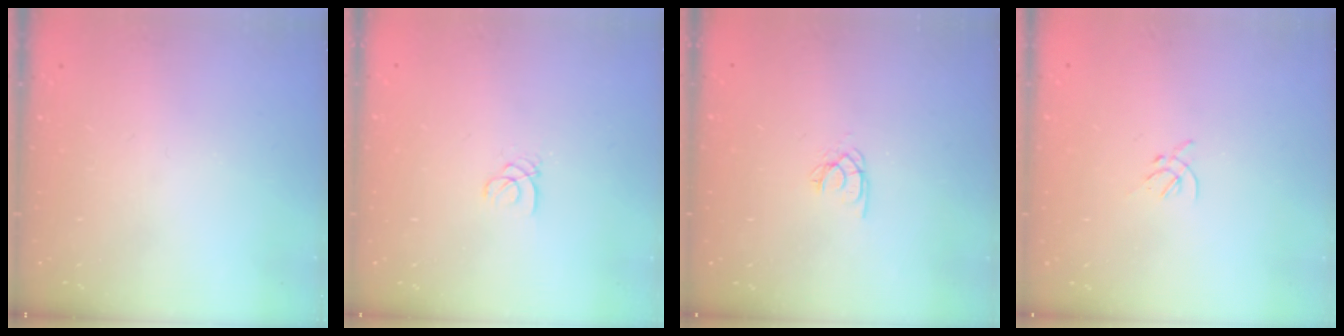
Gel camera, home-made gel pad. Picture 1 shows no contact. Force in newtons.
{"total": 1.4, "press": 1.4, "slide": 0.1}
{"total": 2.0, "press": 2.0, "slide": 0.4}
{"total": 1.2, "press": 1.1, "slide": 0.5}